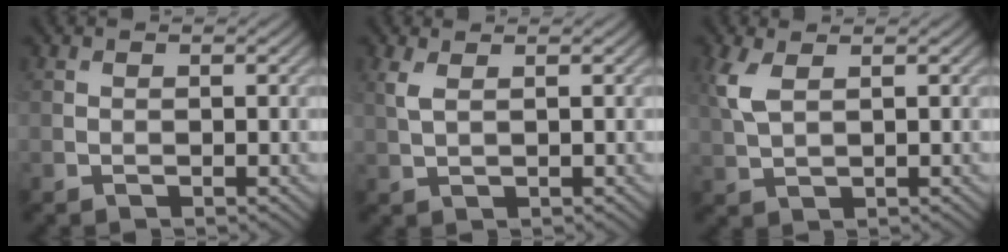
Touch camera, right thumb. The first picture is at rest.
{"total": 2.0, "force": [1.0, 0.7, 1.6], "torque": [-0.047, 0.003, 0.021]}
{"total": 3.8, "force": [1.5, 1.7, 3.1], "torque": [-0.088, 0.005, 0.032]}